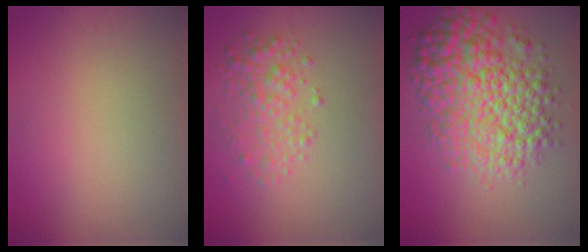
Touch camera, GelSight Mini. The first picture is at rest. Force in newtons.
{"total": 3.0, "press": 3.0, "slide": 0.1}
{"total": 10.0, "press": 10.0, "slide": 0.2}